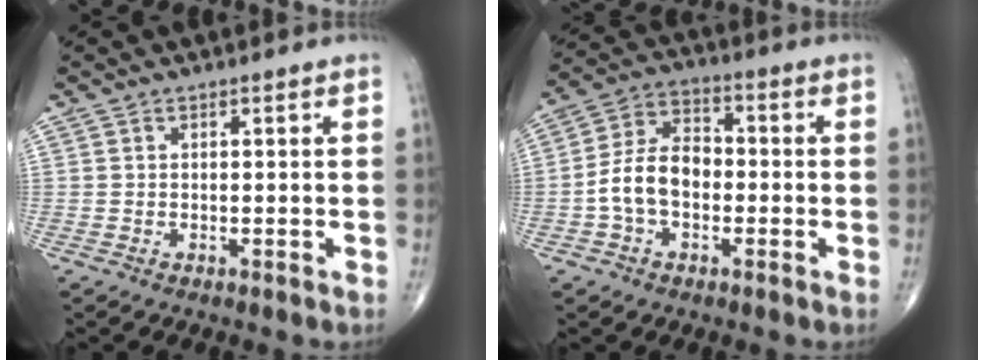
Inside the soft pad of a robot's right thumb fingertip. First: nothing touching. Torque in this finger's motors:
{"motor_torque": [1.60, 1.61, 0.93, -0.74, 0.13]}